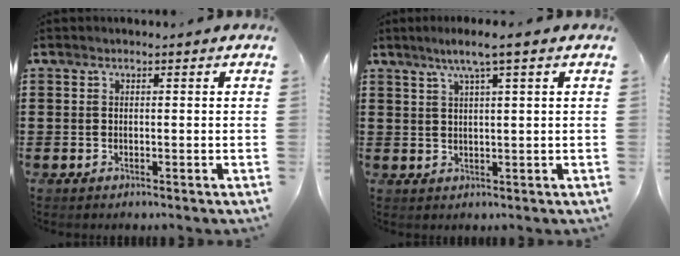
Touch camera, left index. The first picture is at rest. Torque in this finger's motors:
{"motor_torque": [0.65, -0.70, 0.23, 0.10]}